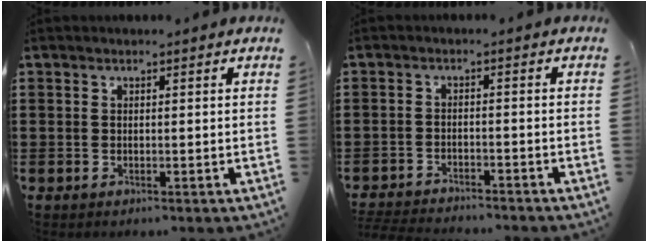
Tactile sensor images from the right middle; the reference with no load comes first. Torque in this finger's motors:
{"motor_torque": [0.43, -0.43, 0.03, 0.06]}